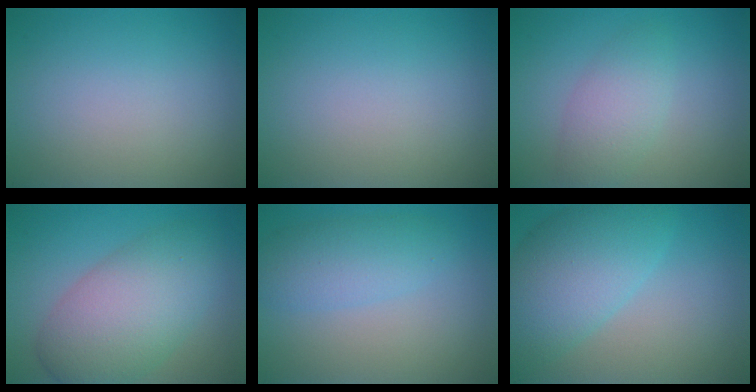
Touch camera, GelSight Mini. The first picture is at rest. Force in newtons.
{"total": 0.0}
{"total": 3.2, "press": 3.2, "slide": 0.1}
{"total": 7.6, "press": 7.6, "slide": 0.2}
{"total": 2.2, "press": 2.2, "slide": 0.1}
{"total": 5.5, "press": 5.5, "slide": 0.4}